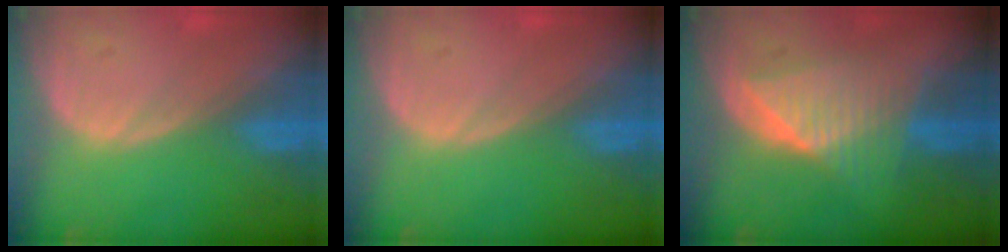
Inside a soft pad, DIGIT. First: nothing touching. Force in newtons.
{"total": 0.0}
{"total": 7.1, "press": 7.1, "slide": 0.2}